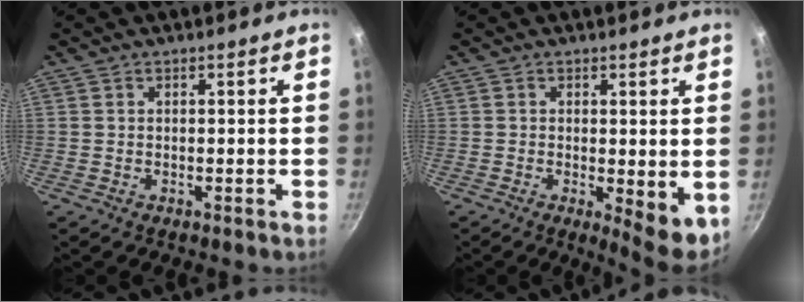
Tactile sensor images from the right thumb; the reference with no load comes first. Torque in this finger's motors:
{"motor_torque": [-0.08, 0.55, -0.03, 0.16, 0.00]}